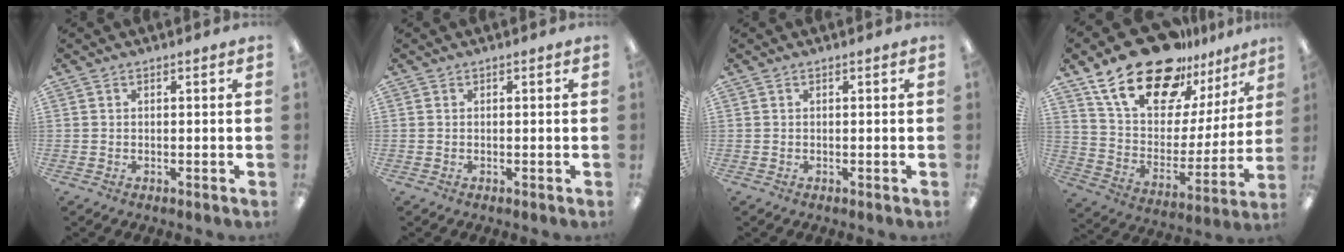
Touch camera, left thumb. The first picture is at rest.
{"total": 0.0}
{"total": 0.0}
{"total": 23.7, "force": [17.3, 11.5, 11.6], "torque": [-0.199, -0.112, 0.306]}